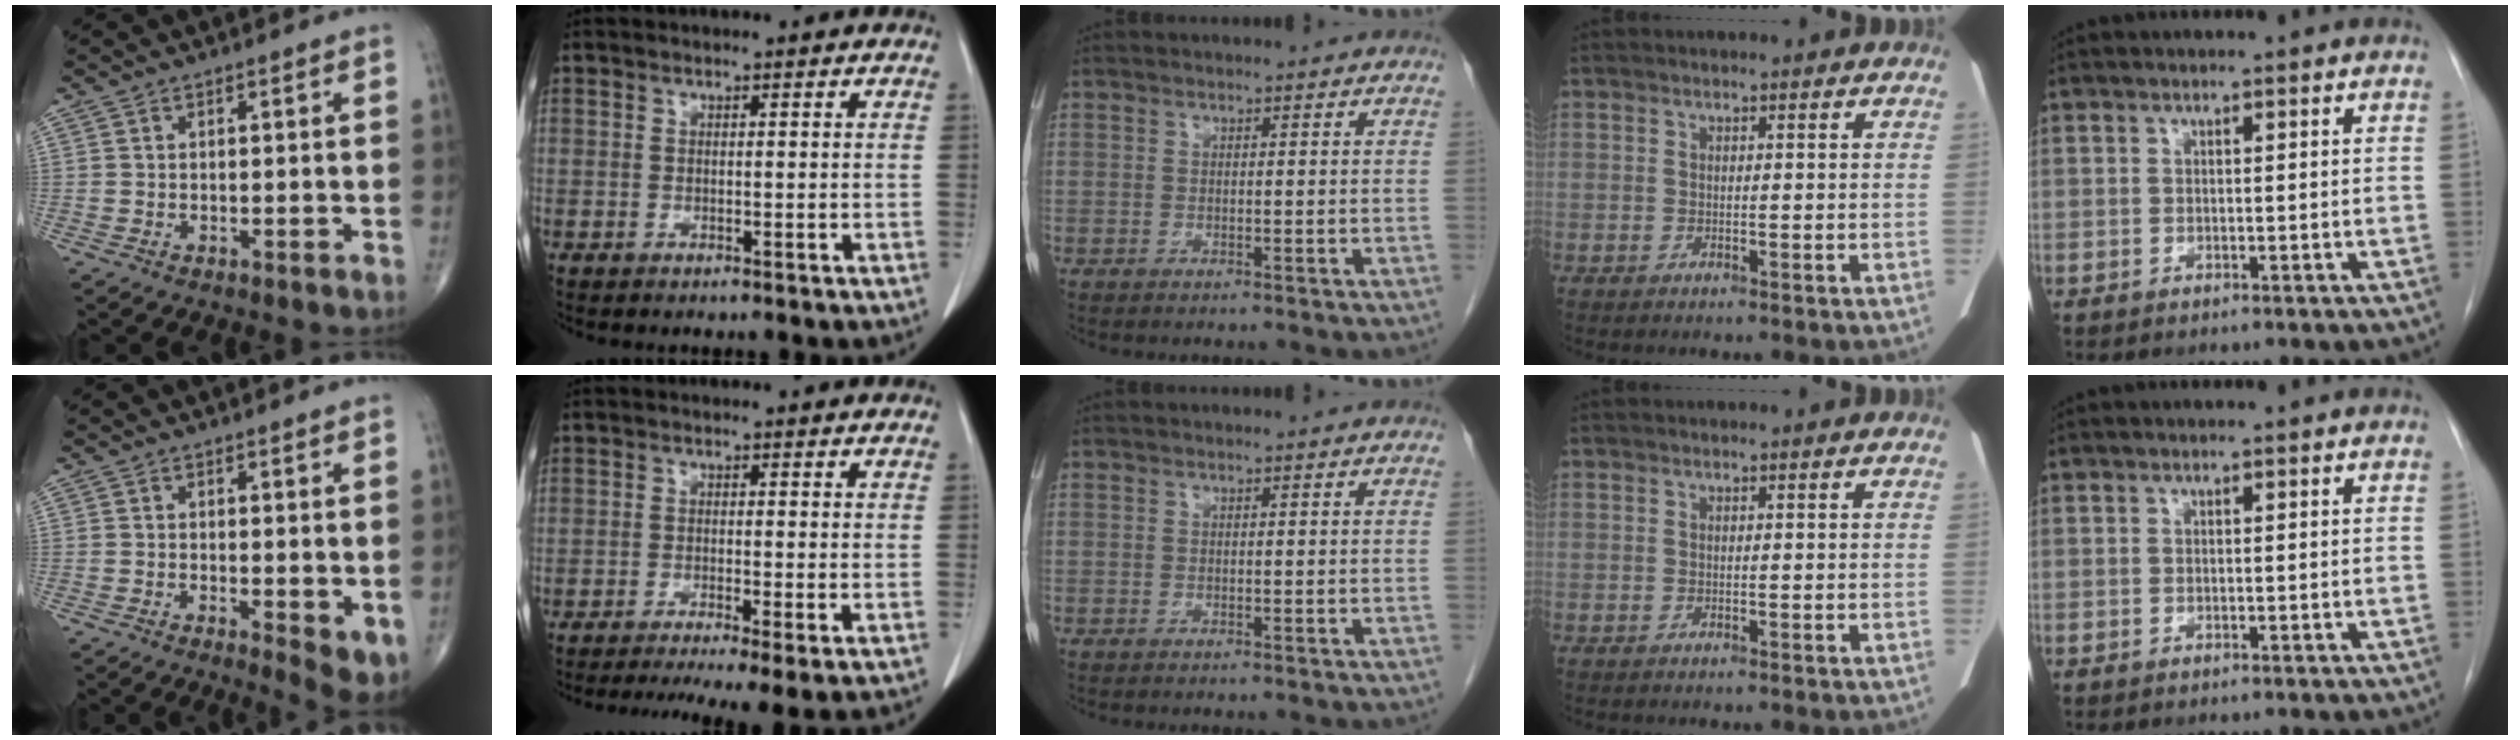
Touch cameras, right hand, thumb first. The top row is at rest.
{"thumb": {"total": 5.1, "force": [-0.5, 1.7, 4.8], "torque": [-0.062, -0.014, -0.007]}, "index": {"total": 8.3, "force": [-5.8, 0.7, 5.9], "torque": [-0.093, -0.012, -0.093]}}